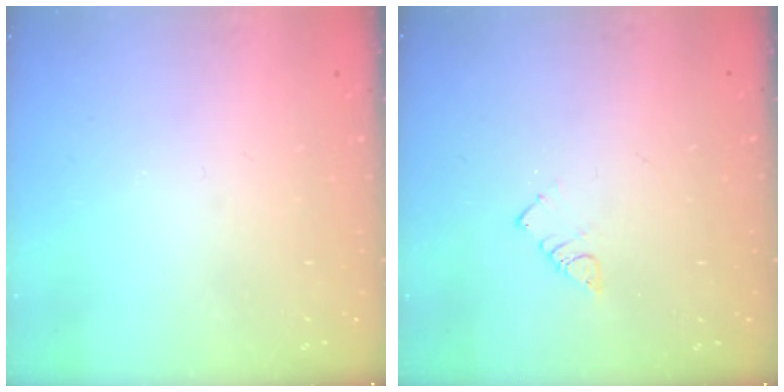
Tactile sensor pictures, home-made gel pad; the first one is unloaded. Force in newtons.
{"total": 2.8, "press": 2.8, "slide": 0.3}